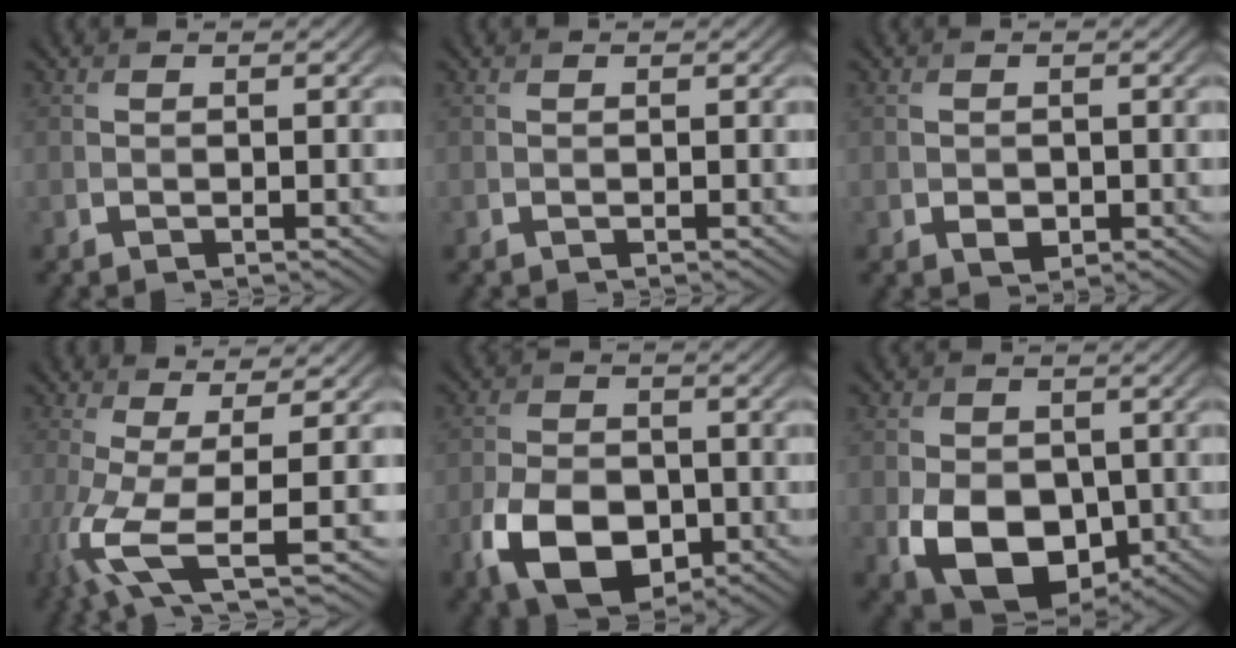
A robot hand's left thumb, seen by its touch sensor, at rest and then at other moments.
{"total": 0.0}
{"total": 1.6, "force": [-0.5, 1.2, 0.9], "torque": [-0.015, -0.008, -0.008]}
{"total": 7.7, "force": [-1.6, 2.0, 7.3], "torque": [-0.156, -0.013, -0.035]}
{"total": 9.8, "force": [-3.9, 6.2, 6.4], "torque": [-0.141, -0.018, -0.073]}
{"total": 9.6, "force": [-2.3, 6.7, 6.4], "torque": [-0.120, -0.028, -0.041]}